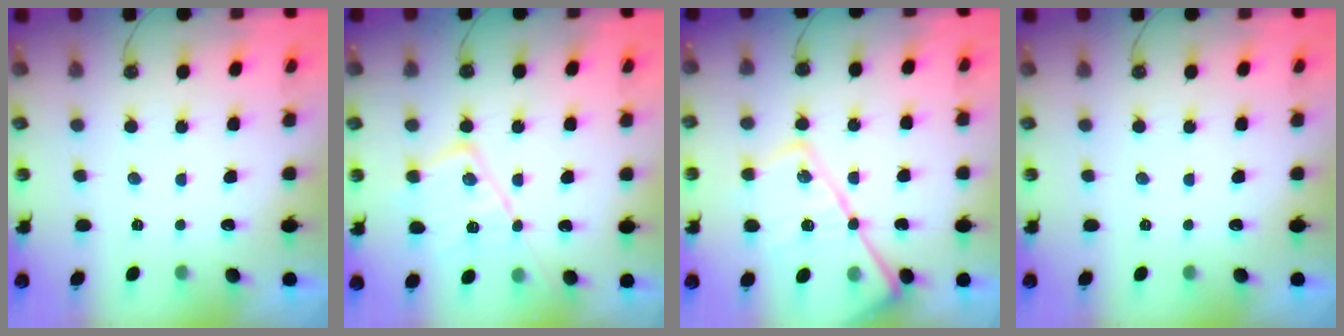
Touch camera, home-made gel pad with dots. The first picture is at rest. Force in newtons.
{"total": 16.5, "press": 16.4, "slide": 1.2}
{"total": 22.9, "press": 22.8, "slide": 2.0}
{"total": 0.0}